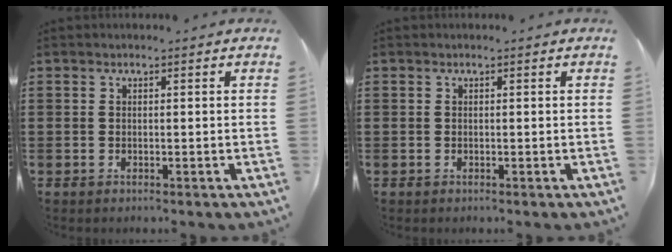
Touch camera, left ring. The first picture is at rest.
{"total": 0.0}